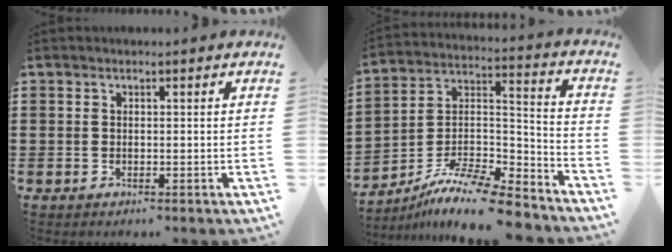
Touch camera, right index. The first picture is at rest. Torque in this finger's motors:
{"motor_torque": [1.33, -0.80, 0.69, 0.08]}